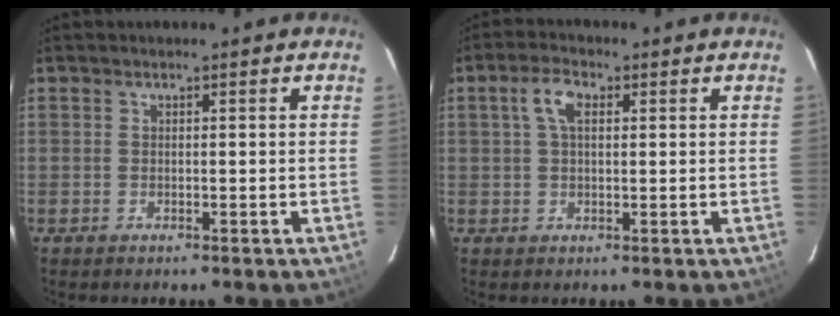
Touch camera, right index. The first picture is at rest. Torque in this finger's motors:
{"motor_torque": [0.14, 0.03, 0.15, 0.07]}